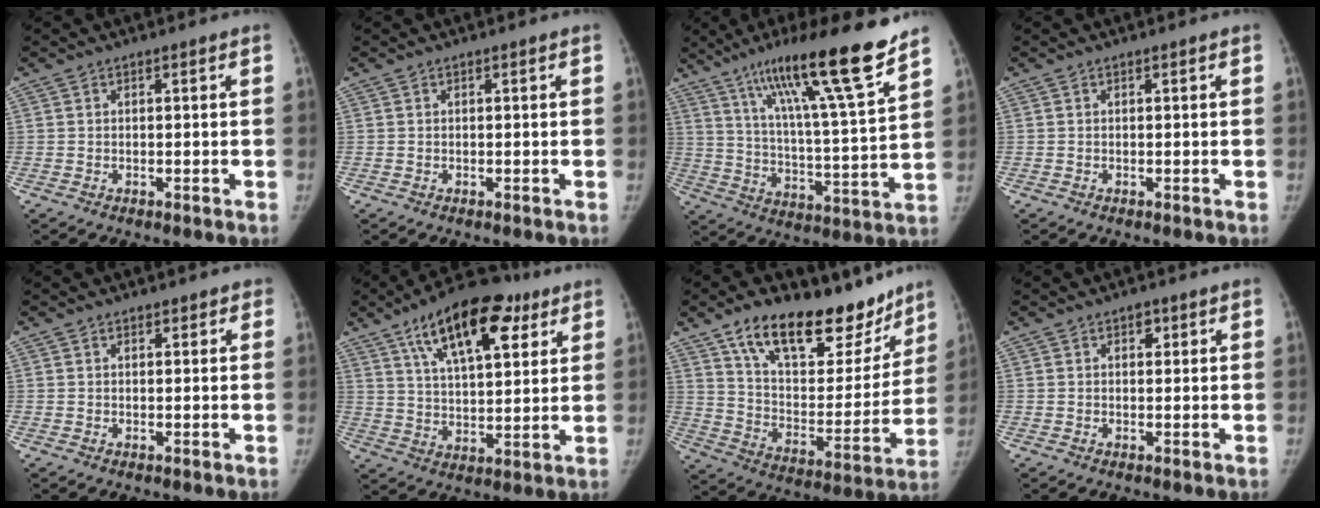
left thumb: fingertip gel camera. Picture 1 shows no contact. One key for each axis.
{"total": 0.0}
{"total": 21.1, "fx": 14.7, "fy": 1.2, "fz": 15.1, "tx": -0.223, "ty": -0.063, "tz": 0.243}
{"total": 0.0}
{"total": 1.6, "fx": 1.1, "fy": 0.9, "fz": 0.5, "tx": 0.010, "ty": -0.004, "tz": 0.009}
{"total": 19.3, "fx": 10.0, "fy": 8.3, "fz": 14.3, "tx": -0.199, "ty": -0.021, "tz": 0.165}
{"total": 25.8, "fx": 17.8, "fy": 12.0, "fz": 14.4, "tx": -0.169, "ty": -0.068, "tz": 0.285}
{"total": 1.8, "fx": 1.0, "fy": 1.1, "fz": 1.0, "tx": -0.004, "ty": -0.002, "tz": 0.012}